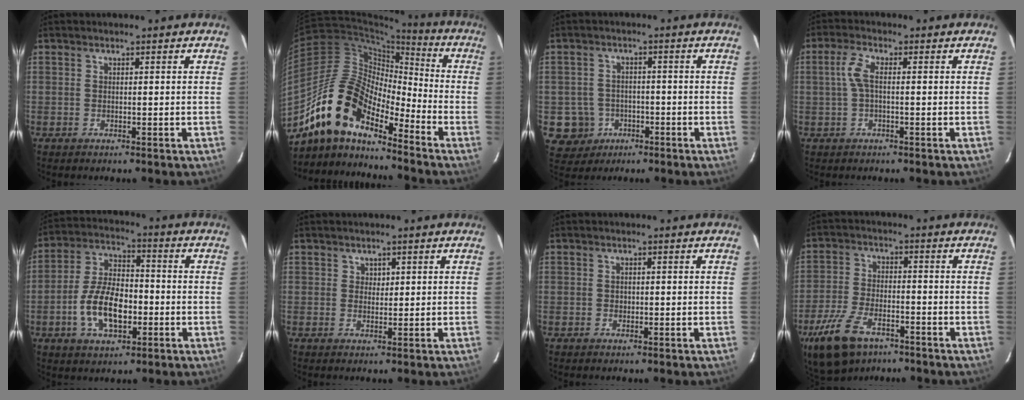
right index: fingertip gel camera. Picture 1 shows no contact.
{"total": 15.2, "force": [-12.2, 5.1, 7.4], "torque": [-0.127, 0.007, -0.247]}
{"total": 6.9, "force": [-2.3, 6.4, 0.7], "torque": [-0.036, 0.020, -0.026]}
{"total": 3.7, "force": [0.0, 1.1, 3.5], "torque": [-0.075, 0.008, 0.002]}
{"total": 12.1, "force": [-3.5, 6.2, 9.7], "torque": [-0.199, 0.011, -0.059]}
{"total": 1.4, "force": [0.7, 1.3, 0.1], "torque": [0.002, 0.005, 0.011]}
{"total": 0.7, "force": [-0.1, 0.7, 0.0], "torque": [0.003, 0.000, 0.000]}
{"total": 13.6, "force": [-8.6, 6.9, 8.0], "torque": [-0.196, -0.024, -0.160]}